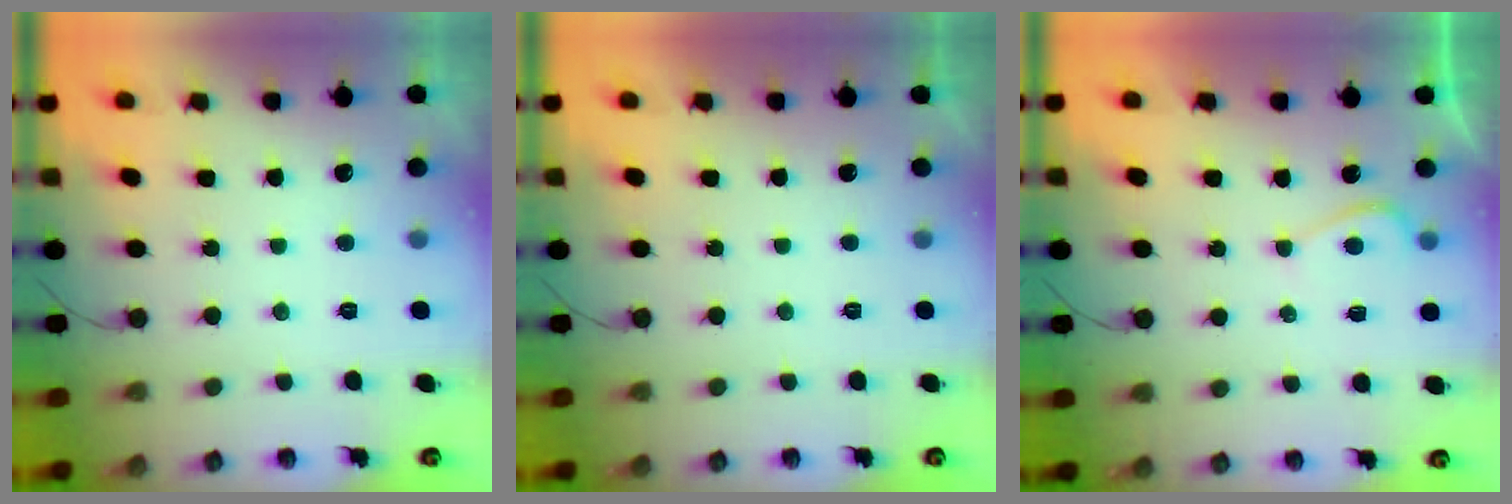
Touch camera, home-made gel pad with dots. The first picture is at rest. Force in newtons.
{"total": 2.3, "press": 2.3, "slide": 0.4}
{"total": 2.4, "press": 2.4, "slide": 0.3}